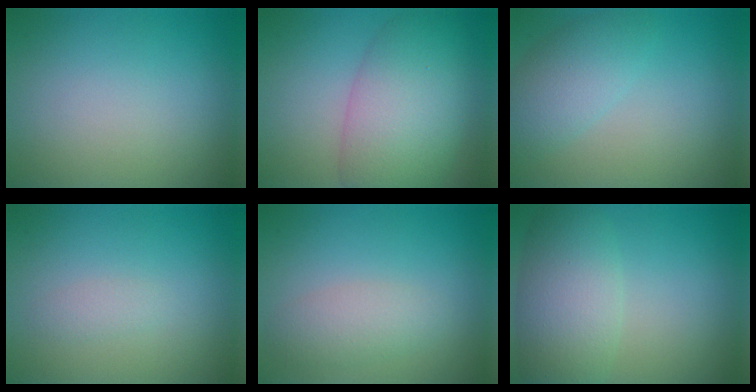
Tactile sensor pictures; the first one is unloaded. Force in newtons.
{"total": 8.4, "press": 8.4, "slide": 0.4}
{"total": 3.9, "press": 3.9, "slide": 0.2}
{"total": 0.9, "press": 0.9, "slide": 0.0}
{"total": 2.4, "press": 2.4, "slide": 0.1}
{"total": 6.0, "press": 6.0, "slide": 0.3}